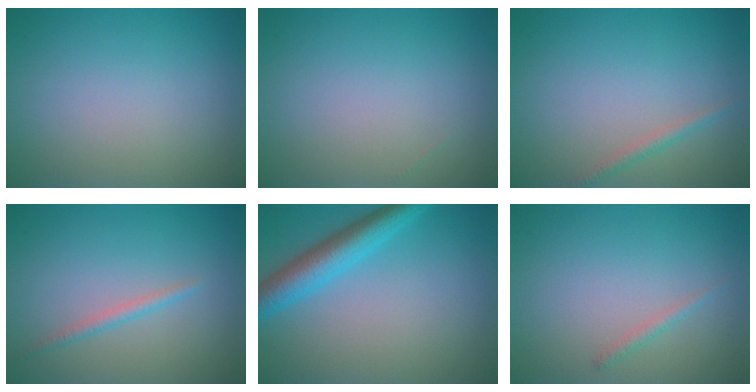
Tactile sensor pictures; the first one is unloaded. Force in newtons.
{"total": 0.0}
{"total": 1.1, "press": 1.1, "slide": 0.0}
{"total": 1.2, "press": 1.2, "slide": 0.0}
{"total": 4.6, "press": 4.6, "slide": 0.1}
{"total": 0.8, "press": 0.8, "slide": 0.0}